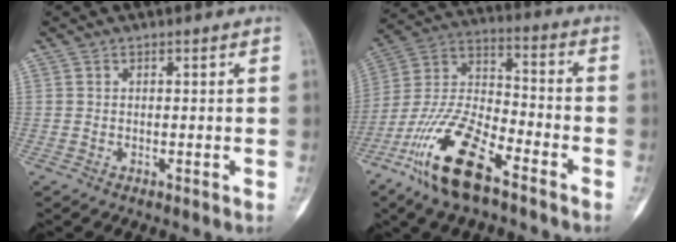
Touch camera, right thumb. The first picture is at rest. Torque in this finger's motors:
{"motor_torque": [0.37, 0.37, 1.54, -1.23, 0.16]}